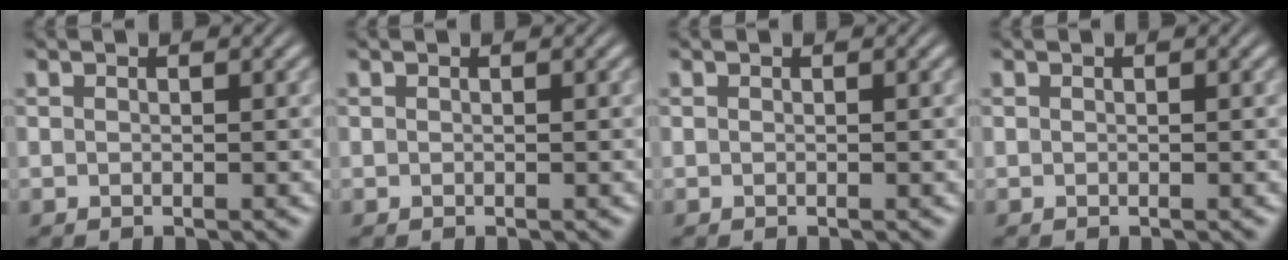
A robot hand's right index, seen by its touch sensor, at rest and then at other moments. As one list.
[{"total": 0.0}, {"total": 0.0}, {"total": 0.0}]